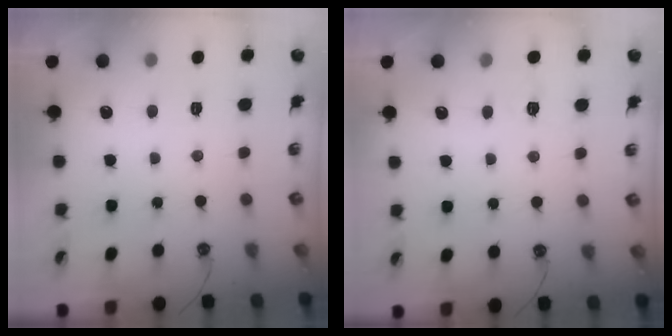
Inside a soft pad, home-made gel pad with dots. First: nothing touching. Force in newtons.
{"total": 3.2, "press": 3.1, "slide": 0.4}